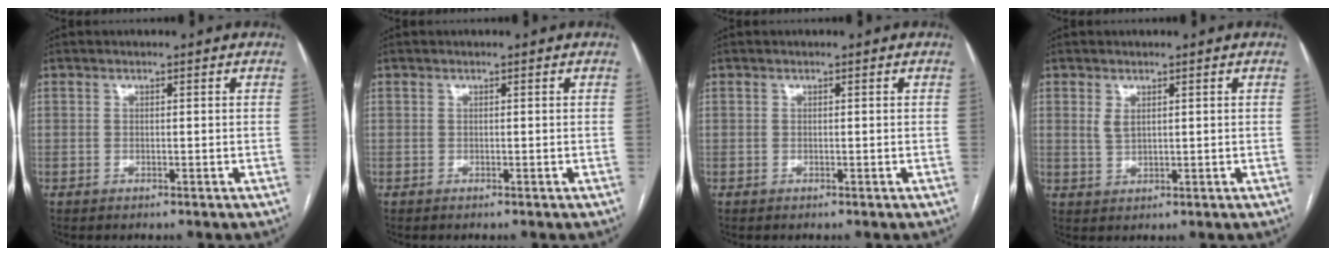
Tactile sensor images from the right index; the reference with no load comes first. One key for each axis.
{"total": 0.0}
{"total": 0.0}
{"total": 1.9, "fx": 0.8, "fy": 1.0, "fz": 1.4, "tx": -0.028, "ty": 0.000, "tz": 0.023}